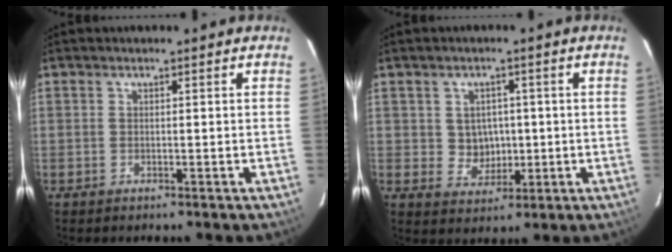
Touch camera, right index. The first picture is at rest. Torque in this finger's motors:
{"motor_torque": [0.01, 0.11, 0.03, 0.00]}